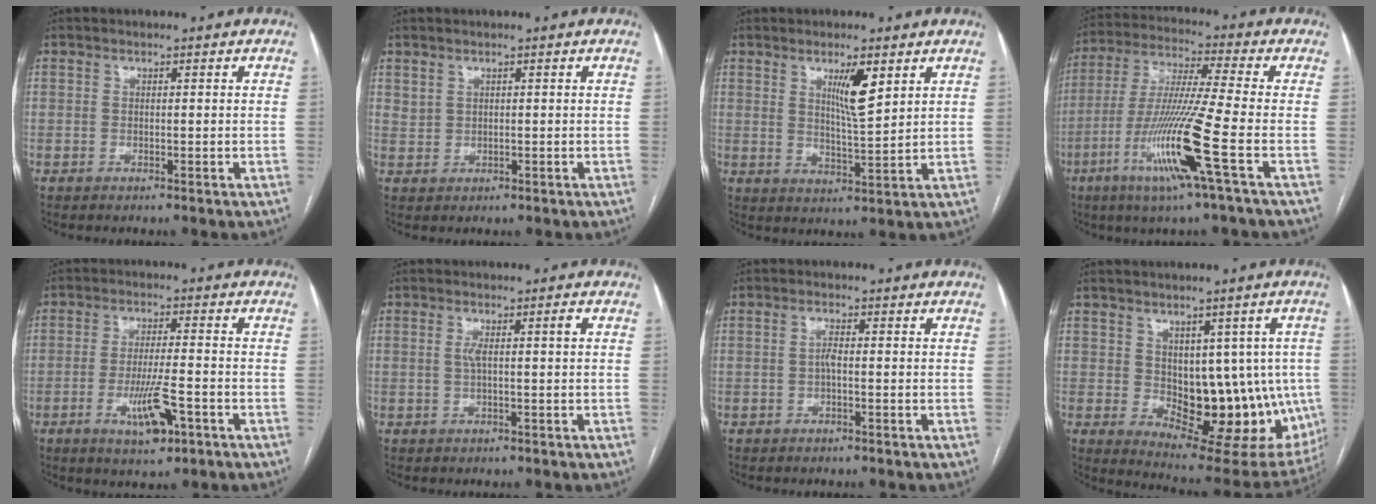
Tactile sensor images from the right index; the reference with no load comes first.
{"total": 1.3, "force": [1.1, 0.8, 0.3], "torque": [-0.004, 0.002, 0.024]}
{"total": 6.0, "force": [2.9, 0.6, 5.2], "torque": [-0.090, -0.009, 0.051]}
{"total": 14.7, "force": [-5.6, -1.6, 13.5], "torque": [-0.276, -0.024, -0.111]}
{"total": 7.4, "force": [-3.2, 1.4, 6.5], "torque": [-0.119, -0.010, -0.051]}
{"total": 2.4, "force": [0.3, 0.0, 2.4], "torque": [-0.046, 0.008, 0.007]}
{"total": 1.5, "force": [-0.2, 0.3, 1.5], "torque": [-0.031, 0.002, -0.004]}
{"total": 16.1, "force": [-0.9, 8.6, 13.6], "torque": [-0.151, 0.004, 0.013]}